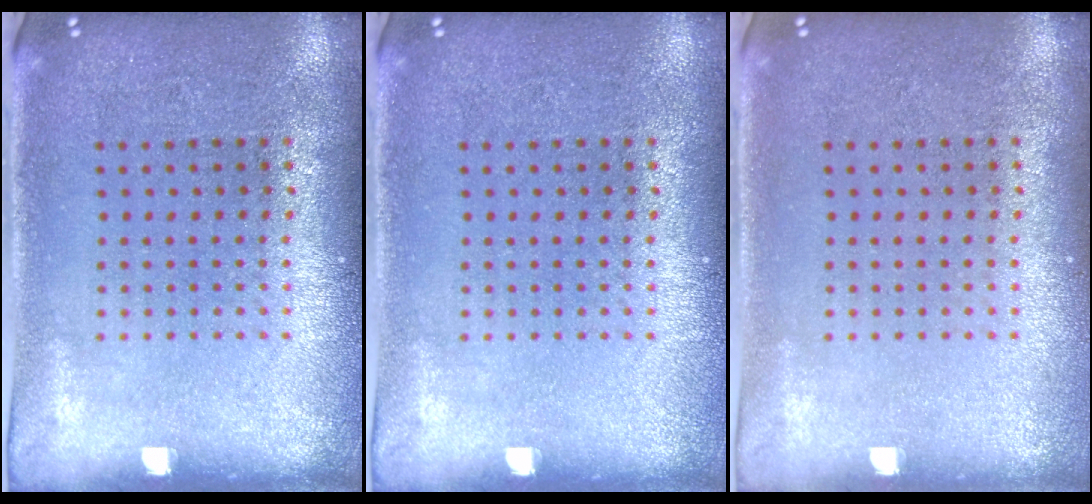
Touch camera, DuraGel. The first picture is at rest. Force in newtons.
{"total": 0.0}
{"total": 0.0}